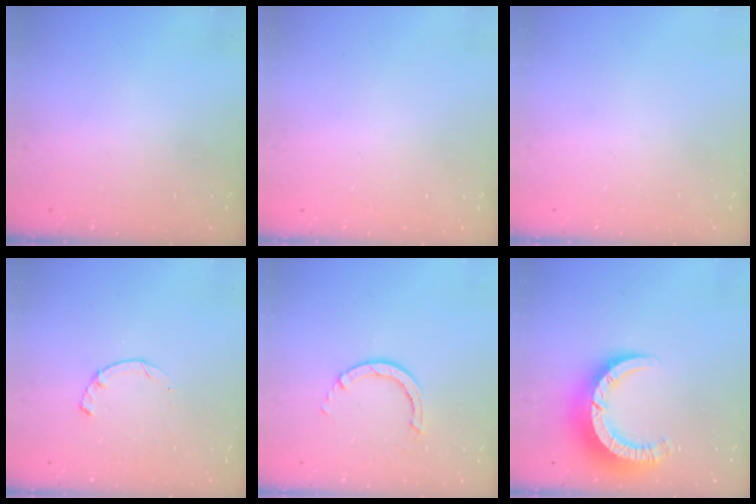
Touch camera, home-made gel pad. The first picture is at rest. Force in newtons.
{"total": 2.6, "press": 2.6, "slide": 0.2}
{"total": 0.0}
{"total": 2.3, "press": 2.3, "slide": 0.4}
{"total": 3.4, "press": 3.3, "slide": 0.5}
{"total": 9.3, "press": 9.2, "slide": 1.1}